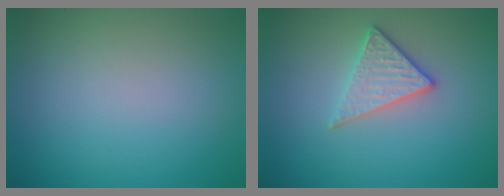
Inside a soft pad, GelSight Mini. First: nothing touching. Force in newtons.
{"total": 2.8, "press": 2.5, "slide": 1.3}